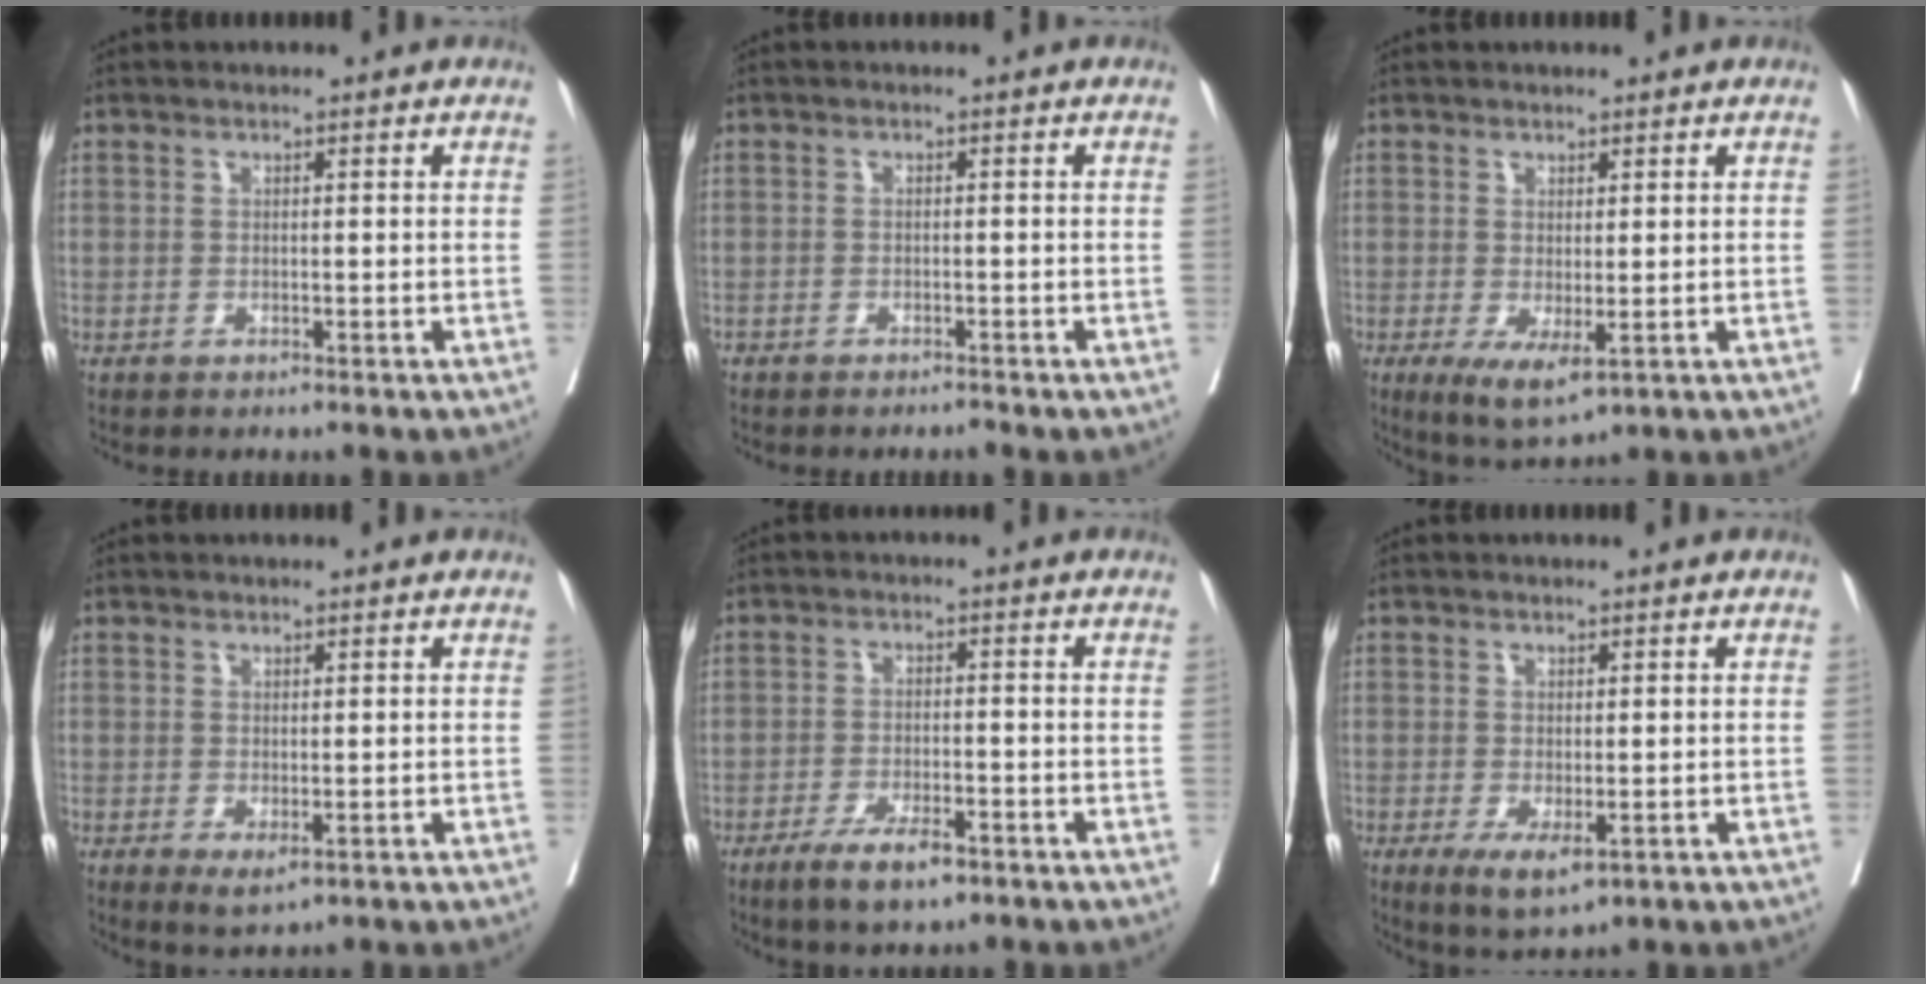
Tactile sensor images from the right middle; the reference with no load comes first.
{"total": 1.0, "force": [-1.0, 0.1, 0.3], "torque": [-0.007, -0.002, -0.016]}
{"total": 5.2, "force": [-1.4, 1.9, 4.7], "torque": [-0.081, -0.017, -0.009]}
{"total": 2.2, "force": [-0.4, 1.1, 1.9], "torque": [-0.030, -0.007, 0.004]}
{"total": 5.9, "force": [-3.8, 1.5, 4.2], "torque": [-0.081, -0.008, -0.061]}
{"total": 4.8, "force": [-1.8, 1.8, 4.0], "torque": [-0.066, -0.014, -0.018]}